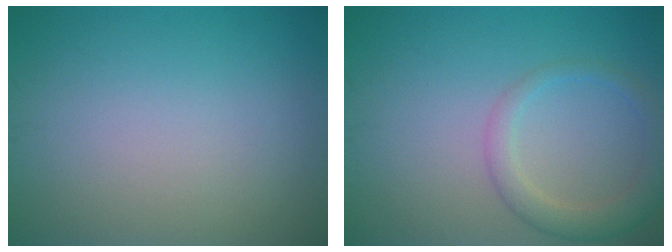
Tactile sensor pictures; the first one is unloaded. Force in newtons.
{"total": 2.9, "press": 2.9, "slide": 0.2}